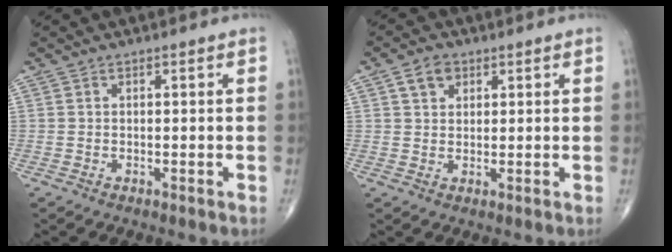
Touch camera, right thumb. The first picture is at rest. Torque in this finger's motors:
{"motor_torque": [0.49, 0.69, 0.38, 0.15, -0.03]}